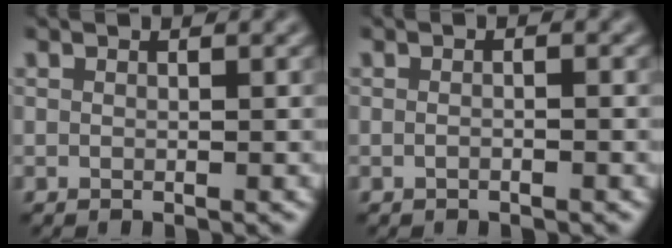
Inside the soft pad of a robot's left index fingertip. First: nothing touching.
{"total": 0.6, "force": [-0.2, 0.2, 0.6], "torque": [-0.014, -0.005, -0.009]}